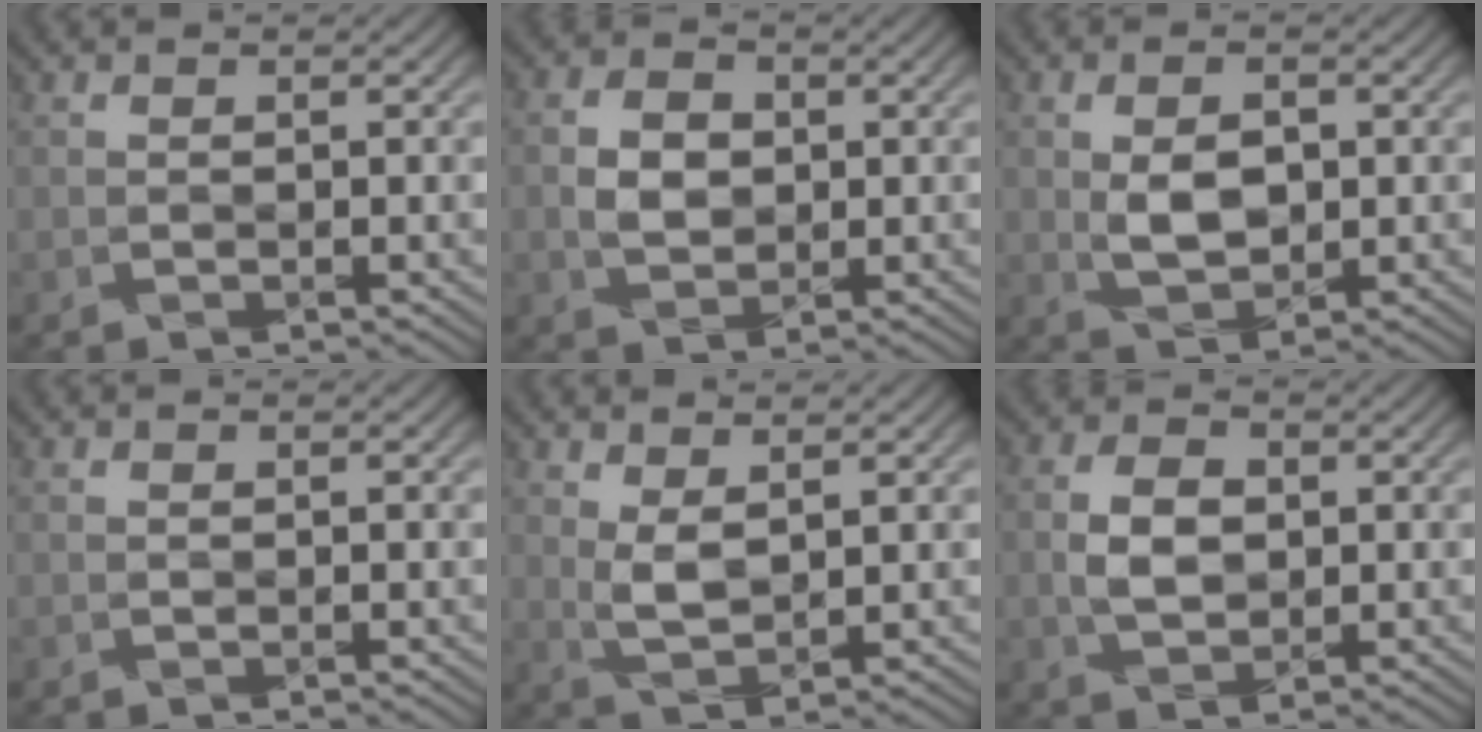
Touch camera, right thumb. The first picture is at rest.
{"total": 3.6, "force": [0.1, 2.9, 2.2], "torque": [-0.045, -0.003, 0.000]}
{"total": 4.5, "force": [0.3, 2.8, 3.4], "torque": [-0.067, -0.005, 0.011]}
{"total": 0.0}
{"total": 2.9, "force": [1.5, 1.3, 2.1], "torque": [-0.056, -0.008, 0.036]}
{"total": 4.2, "force": [0.1, 3.0, 2.9], "torque": [-0.058, -0.002, 0.002]}